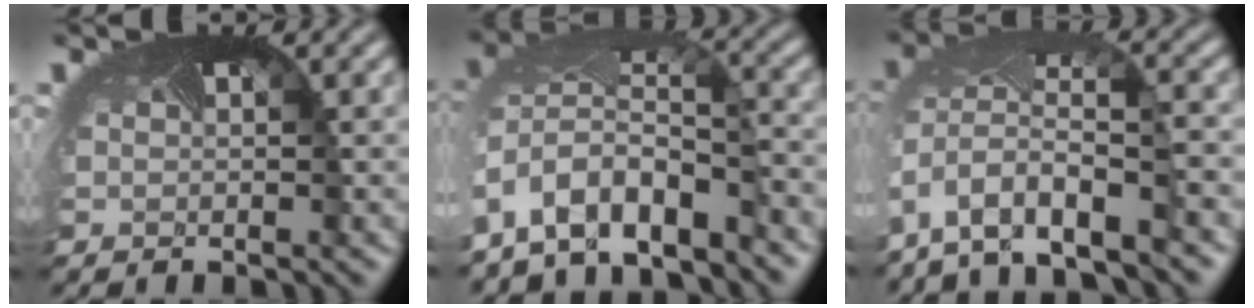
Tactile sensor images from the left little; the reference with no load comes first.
{"total": 8.3, "force": [-5.8, 3.5, 4.8], "torque": [-0.097, -0.019, -0.099]}
{"total": 9.3, "force": [-6.2, 3.8, 5.9], "torque": [-0.128, -0.018, -0.094]}